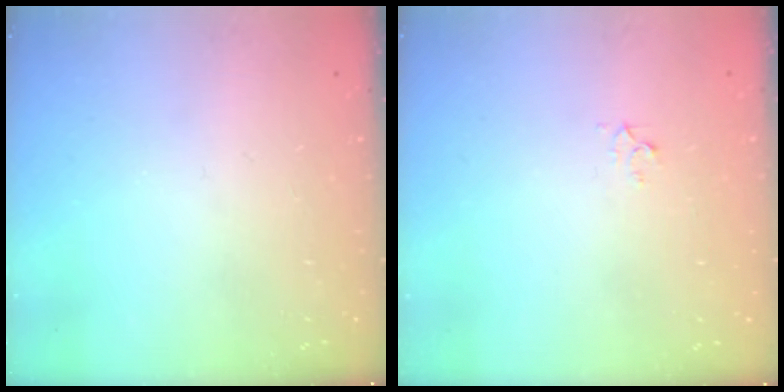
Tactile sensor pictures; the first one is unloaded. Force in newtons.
{"total": 2.3, "press": 2.3, "slide": 0.2}